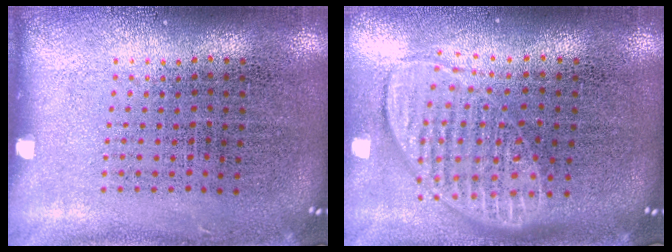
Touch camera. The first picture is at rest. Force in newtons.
{"total": 1.9, "press": 1.5, "slide": 1.1}